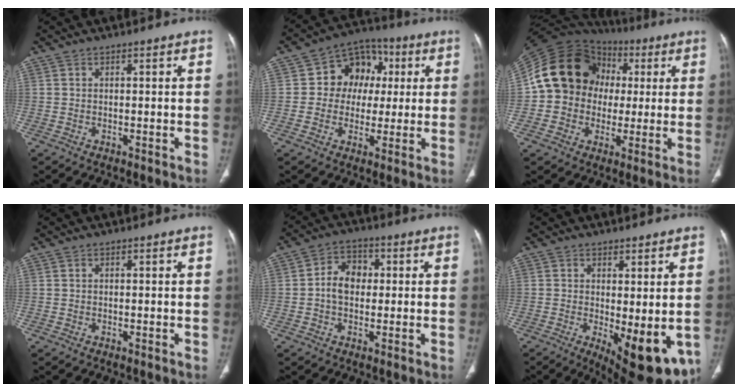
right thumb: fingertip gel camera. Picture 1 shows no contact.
{"total": 11.5, "force": [1.5, 9.7, 6.1], "torque": [-0.043, 0.017, 0.013]}
{"total": 17.4, "force": [2.0, 15.5, 7.7], "torque": [-0.106, 0.037, 0.037]}
{"total": 0.0}
{"total": 6.6, "force": [0.1, 5.0, 4.3], "torque": [-0.055, 0.018, -0.007]}
{"total": 12.0, "force": [-2.8, 4.4, 10.9], "torque": [-0.135, -0.026, -0.023]}